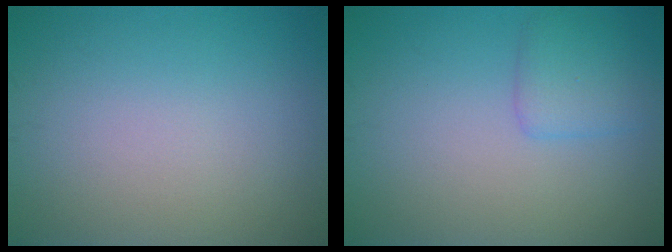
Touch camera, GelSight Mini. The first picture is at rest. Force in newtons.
{"total": 2.1, "press": 2.1, "slide": 0.1}